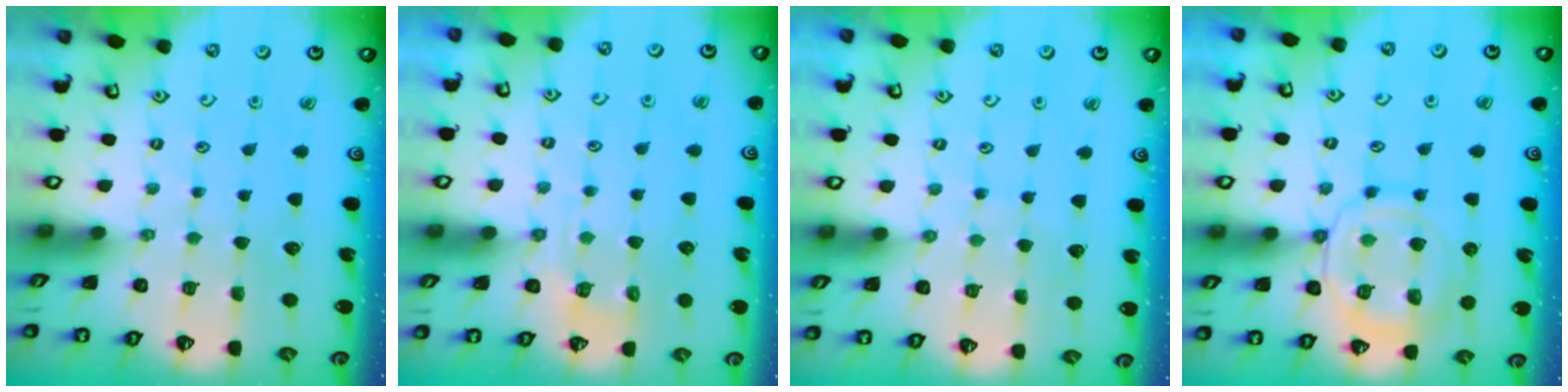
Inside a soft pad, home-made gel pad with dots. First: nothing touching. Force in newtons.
{"total": 5.8, "press": 5.7, "slide": 1.2}
{"total": 4.4, "press": 4.4, "slide": 0.5}
{"total": 14.9, "press": 14.8, "slide": 1.5}